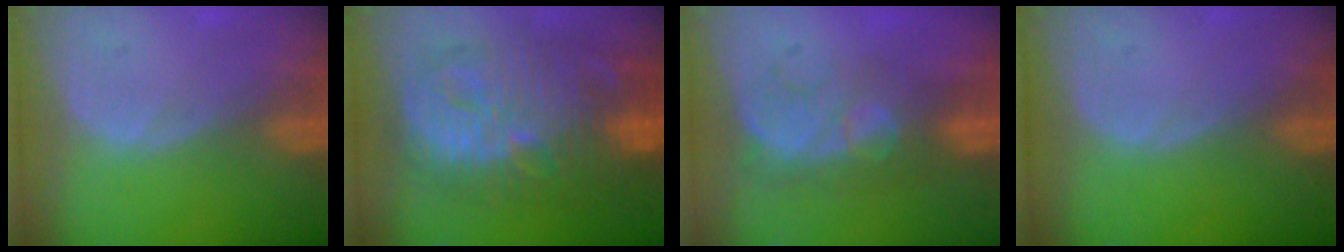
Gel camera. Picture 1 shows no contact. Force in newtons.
{"total": 13.7, "press": 13.7, "slide": 1.1}
{"total": 7.8, "press": 7.2, "slide": 3.1}
{"total": 0.0}